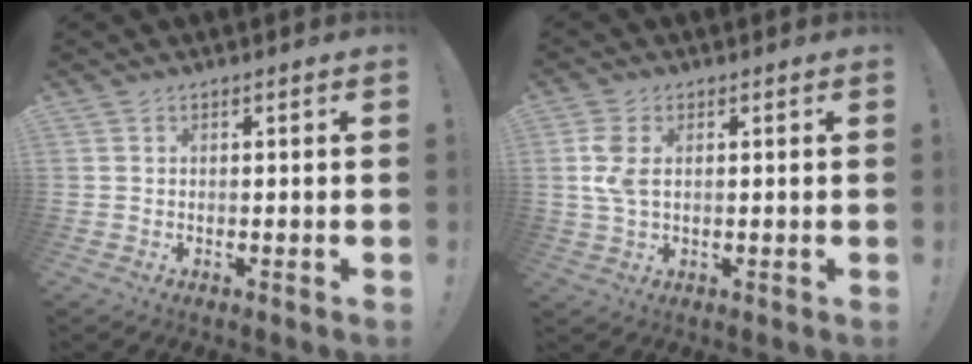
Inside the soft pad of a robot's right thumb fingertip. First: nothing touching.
{"total": 5.6, "force": [1.1, 3.5, 4.2], "torque": [-0.097, 0.001, 0.018]}